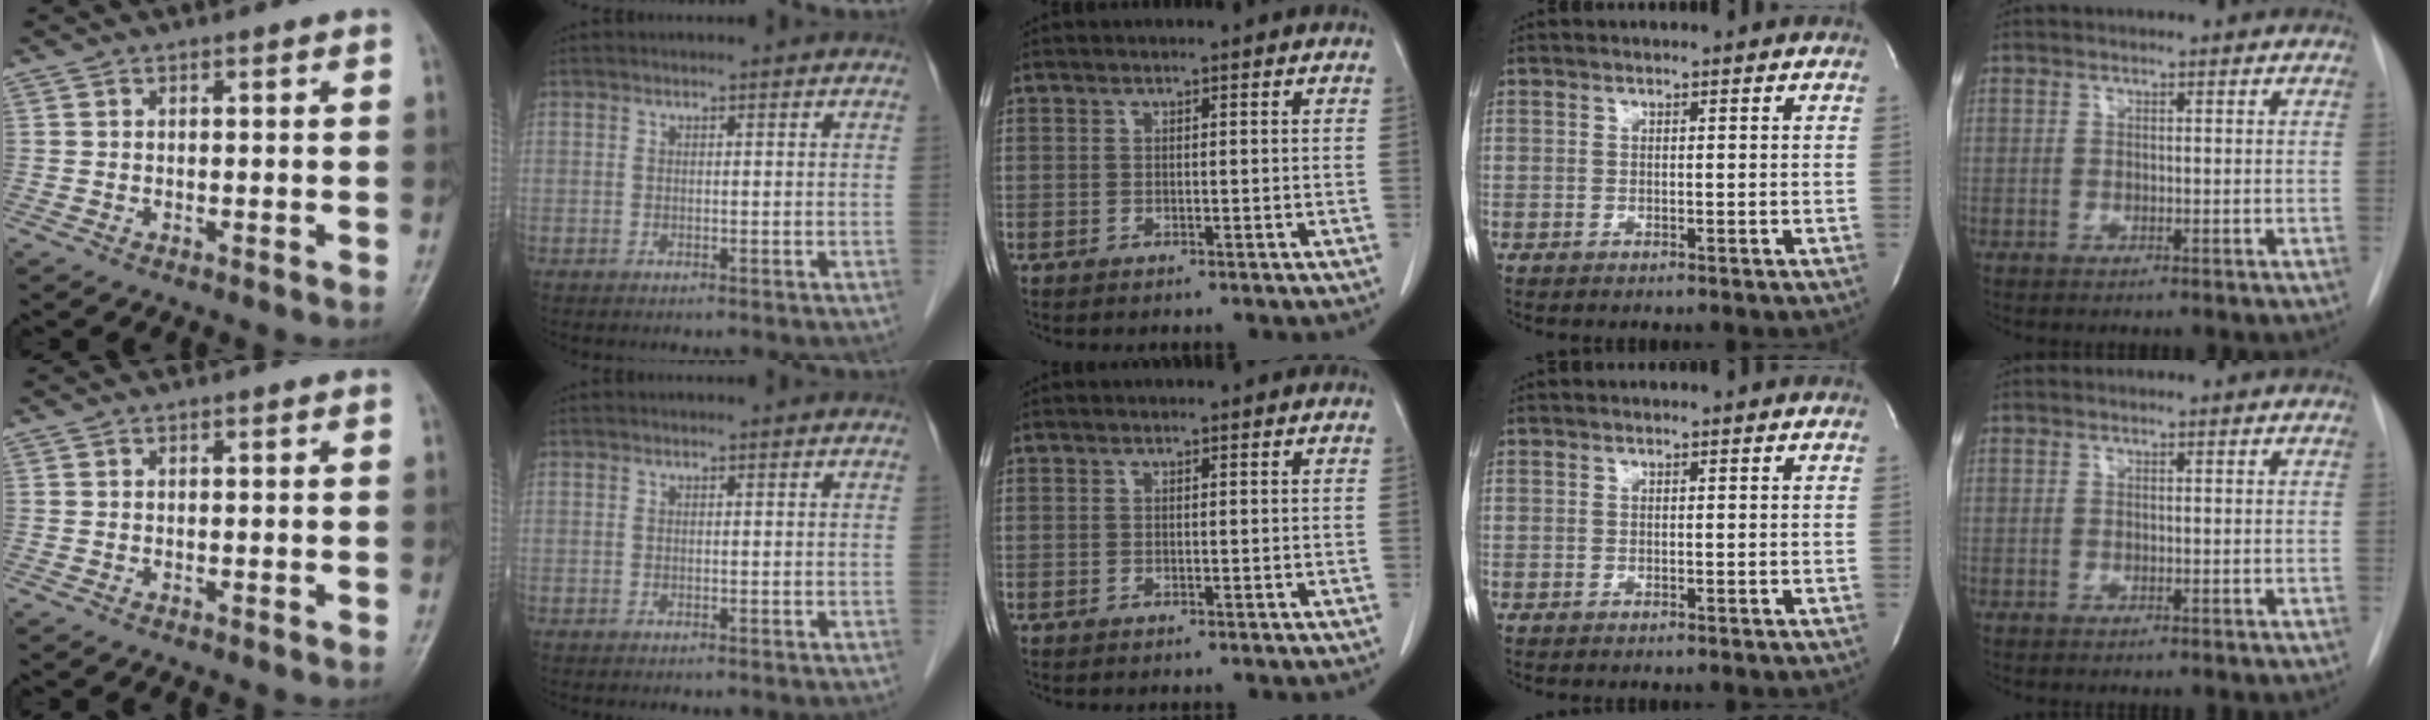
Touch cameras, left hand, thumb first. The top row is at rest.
{}